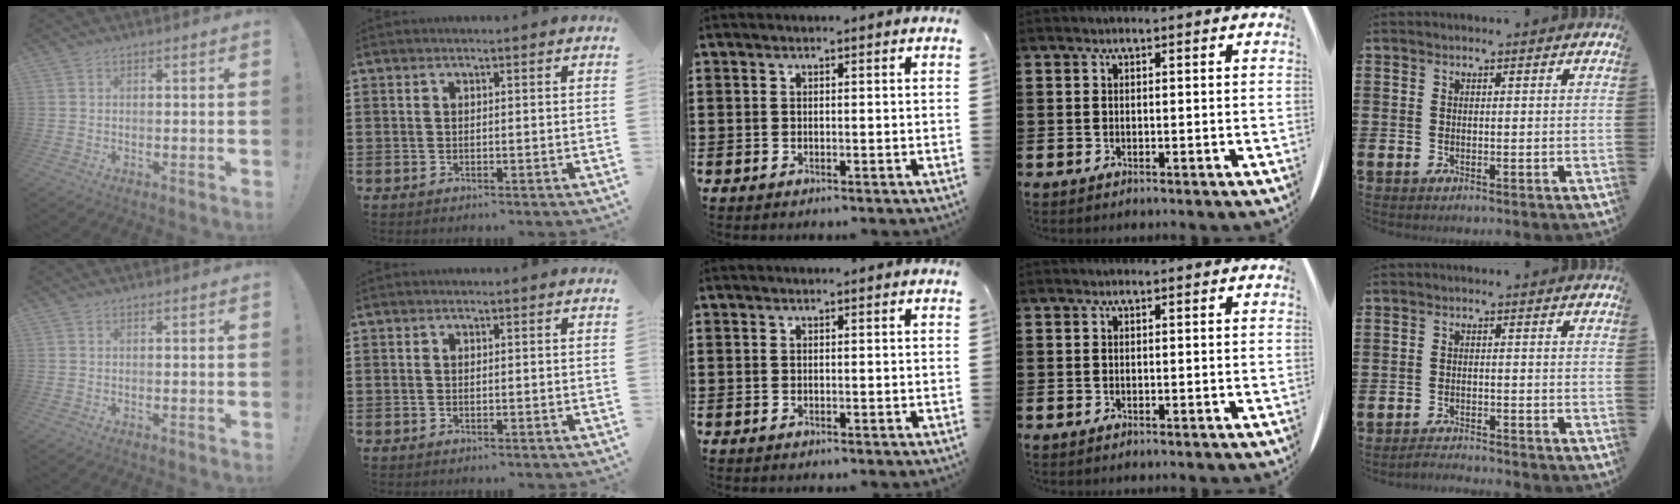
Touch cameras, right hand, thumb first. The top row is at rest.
{"little": {"total": 1.7, "force": [-1.6, -0.1, -0.1], "torque": [-0.003, 0.005, -0.035]}}